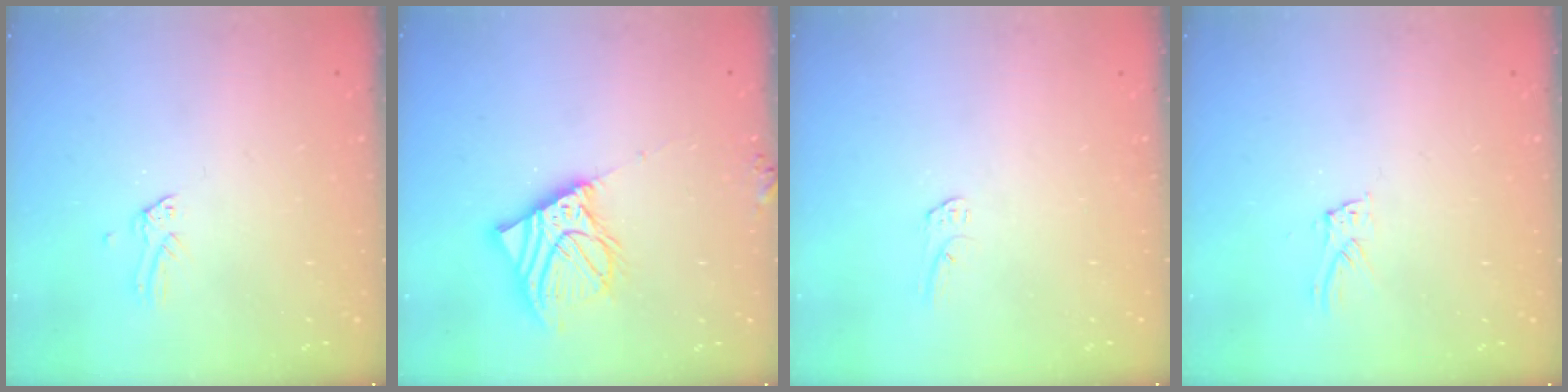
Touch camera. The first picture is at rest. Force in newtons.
{"total": 12.4, "press": 12.2, "slide": 2.3}
{"total": 4.3, "press": 4.3, "slide": 0.2}
{"total": 4.4, "press": 4.4, "slide": 0.4}